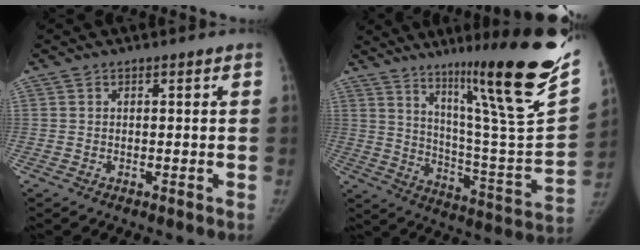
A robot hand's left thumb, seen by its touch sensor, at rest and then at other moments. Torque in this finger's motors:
{"motor_torque": [0.11, -0.20, 1.63, -1.14, 0.21]}